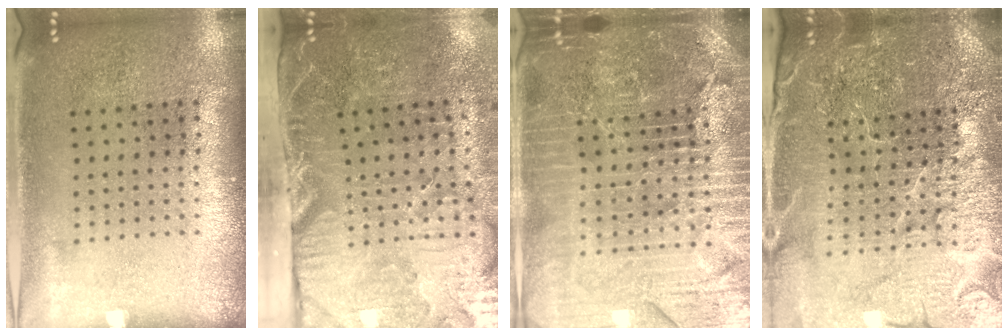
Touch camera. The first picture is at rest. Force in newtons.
{"total": 5.1, "press": 4.3, "slide": 2.7}
{"total": 5.7, "press": 5.1, "slide": 2.4}
{"total": 5.5, "press": 5.0, "slide": 2.3}